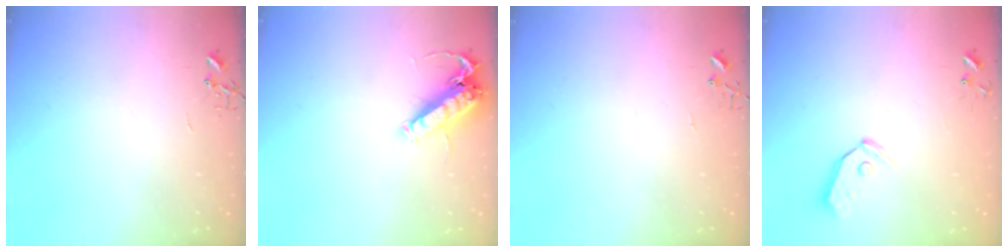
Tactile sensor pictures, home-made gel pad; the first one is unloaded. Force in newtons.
{"total": 14.1, "press": 14.0, "slide": 1.8}
{"total": 3.9, "press": 3.9, "slide": 0.4}
{"total": 7.7, "press": 7.6, "slide": 0.9}